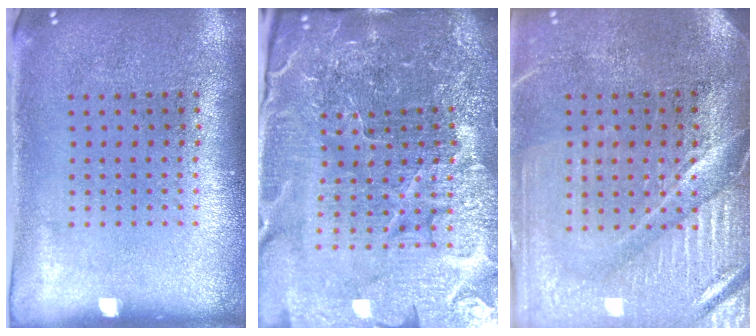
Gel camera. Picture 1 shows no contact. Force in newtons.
{"total": 6.6, "press": 5.9, "slide": 3.1}
{"total": 4.2, "press": 3.8, "slide": 1.7}